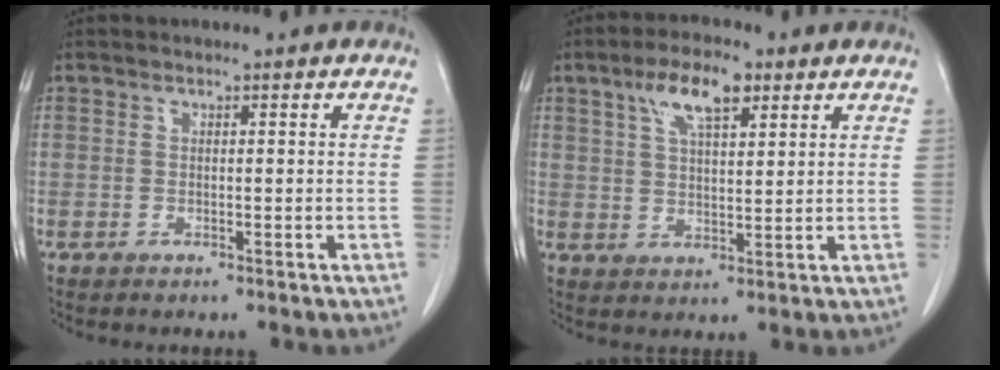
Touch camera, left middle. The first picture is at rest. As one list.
[{"total": 7.5, "force": [4.1, 2.4, 5.7], "torque": [-0.111, 0.013, 0.074]}]